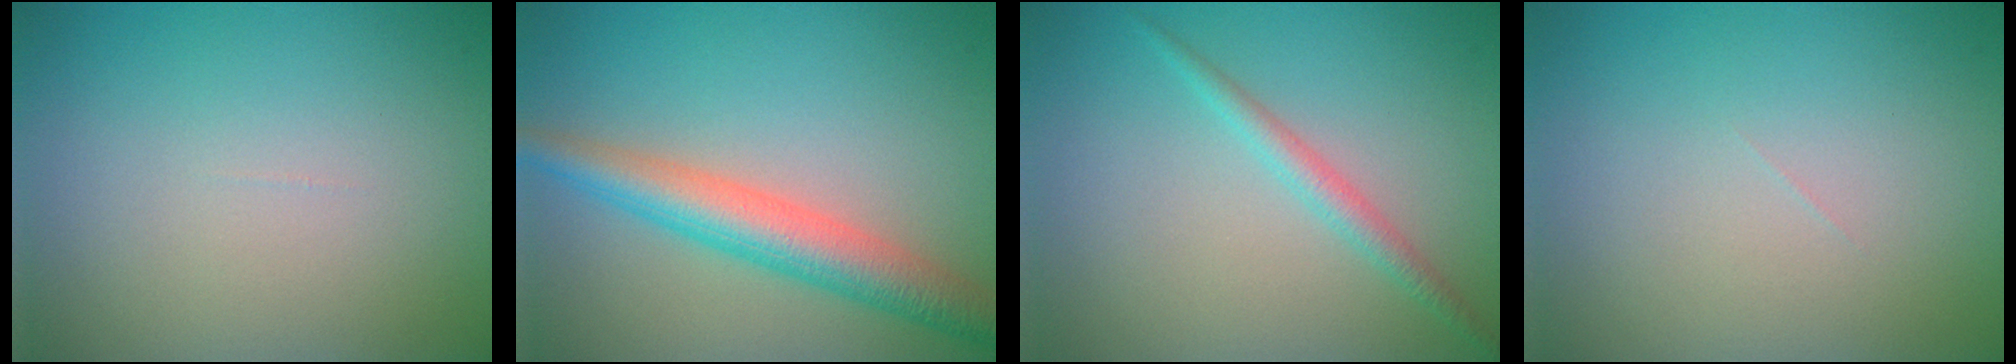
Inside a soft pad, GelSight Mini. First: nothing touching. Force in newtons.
{"total": 5.4, "press": 5.4, "slide": 0.1}
{"total": 1.8, "press": 1.8, "slide": 0.0}
{"total": 0.0}